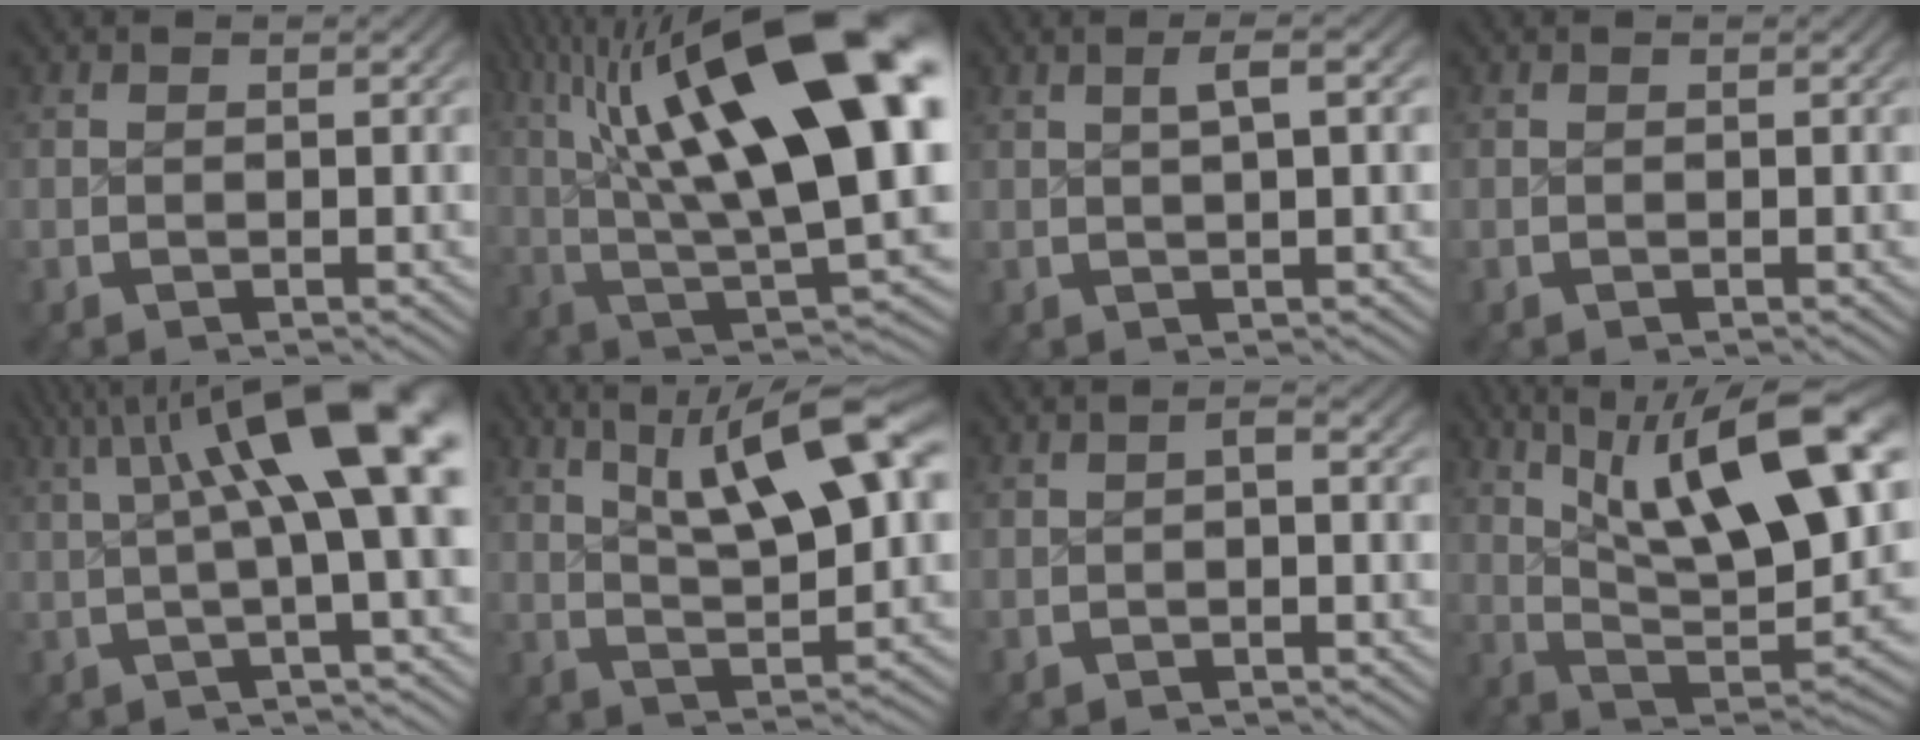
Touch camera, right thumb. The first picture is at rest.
{"total": 19.6, "force": [2.3, 9.2, 17.2], "torque": [-0.282, -0.021, 0.053]}
{"total": 2.2, "force": [0.8, 0.3, 2.0], "torque": [-0.028, 0.006, 0.016]}
{"total": 0.0}
{"total": 11.0, "force": [2.9, 3.9, 9.8], "torque": [-0.122, 0.027, 0.029]}
{"total": 10.6, "force": [3.4, 4.8, 8.8], "torque": [-0.126, -0.001, 0.054]}
{"total": 0.8, "force": [-0.5, 0.3, 0.6], "torque": [-0.010, 0.001, -0.008]}
{"total": 13.5, "force": [2.8, 6.4, 11.6], "torque": [-0.202, -0.026, 0.055]}